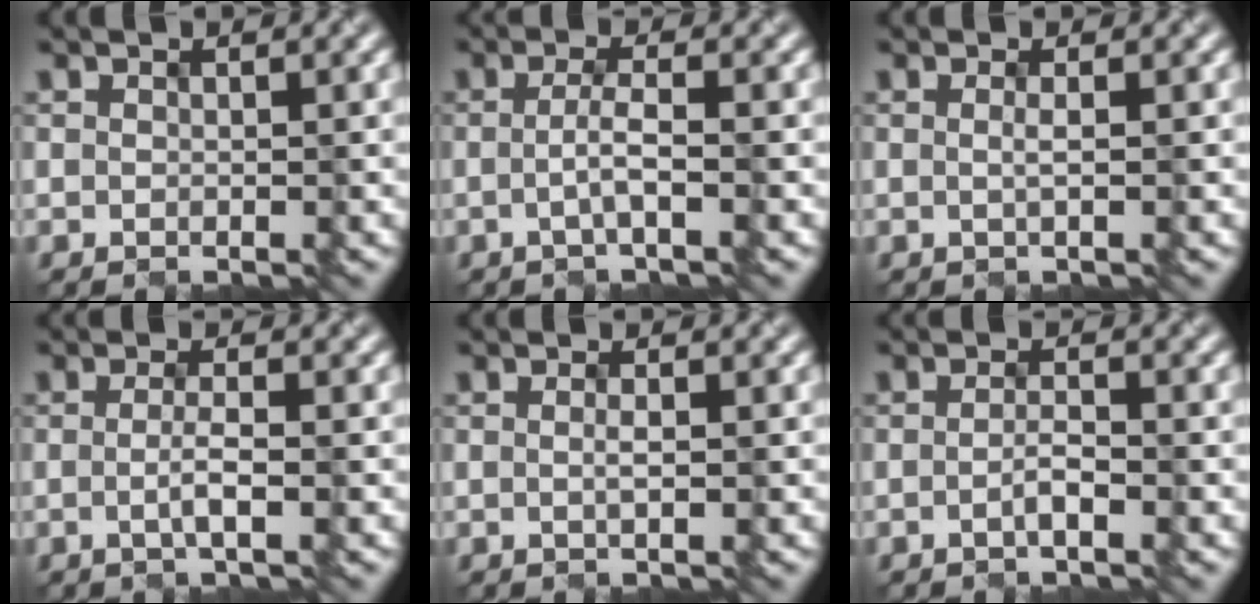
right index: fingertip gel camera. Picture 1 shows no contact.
{"total": 2.1, "force": [-0.7, 0.3, 1.9], "torque": [-0.038, -0.001, -0.012]}
{"total": 0.9, "force": [-0.1, 0.2, 0.8], "torque": [-0.017, 0.001, -0.008]}
{"total": 1.8, "force": [-0.7, 0.3, 1.7], "torque": [-0.030, -0.002, -0.011]}
{"total": 0.8, "force": [-0.2, 0.2, 0.8], "torque": [-0.015, 0.003, -0.005]}
{"total": 1.4, "force": [-0.8, 0.2, 1.2], "torque": [-0.024, -0.001, -0.014]}